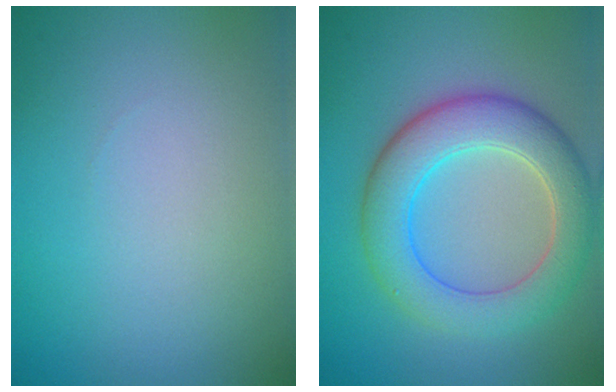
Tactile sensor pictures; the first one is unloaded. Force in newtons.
{"total": 6.8, "press": 6.8, "slide": 0.3}